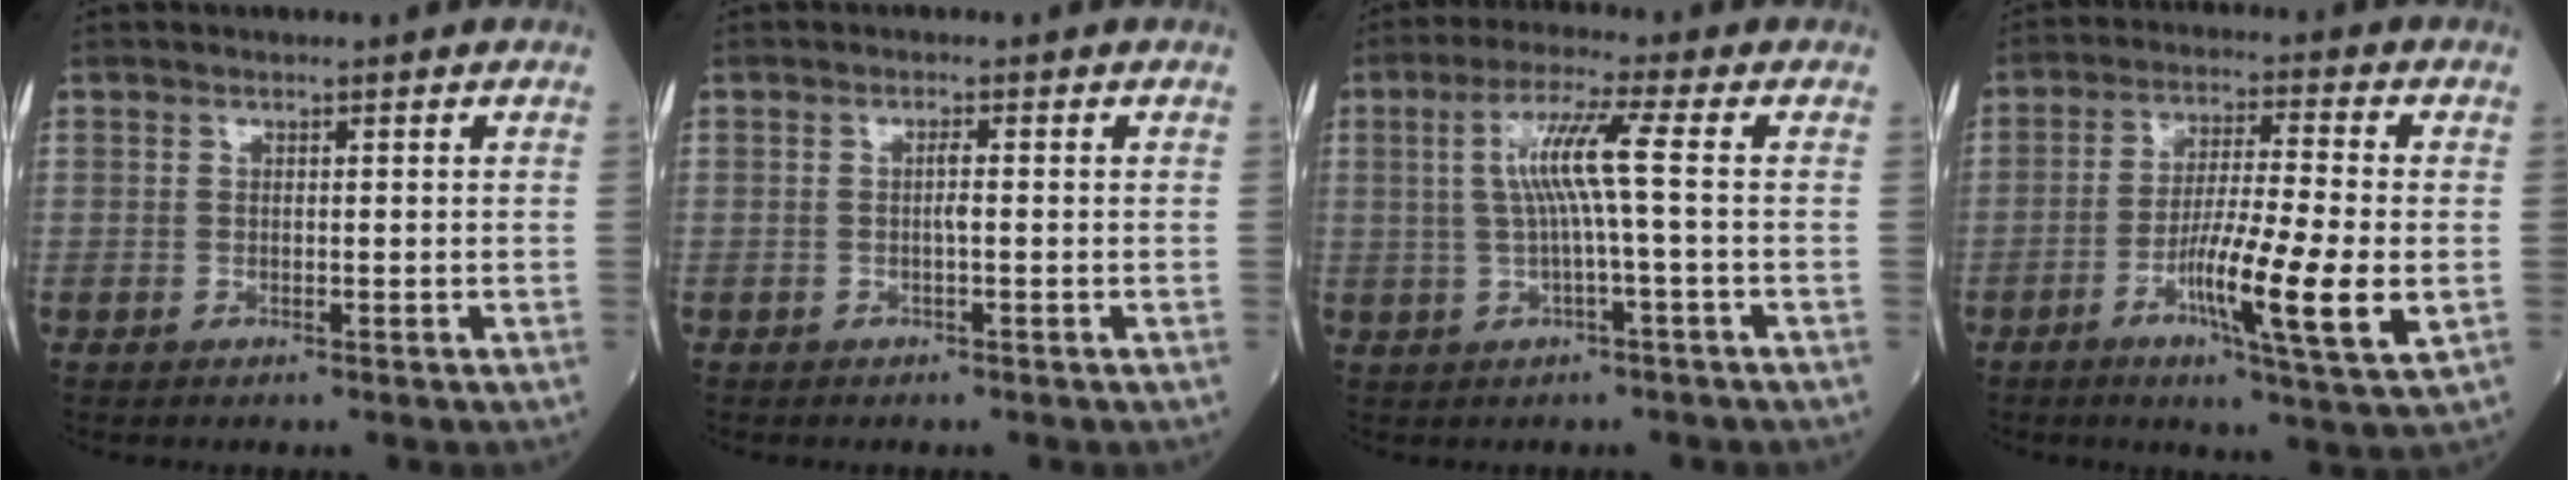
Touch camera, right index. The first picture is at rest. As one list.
[{"total": 1.1, "force": [-0.4, 0.0, 1.0], "torque": [-0.019, 0.002, -0.008]}, {"total": 6.9, "force": [0.4, -0.8, 6.9], "torque": [-0.137, 0.011, 0.010]}, {"total": 12.5, "force": [-3.3, 0.4, 12.0], "torque": [-0.212, -0.016, -0.062]}]